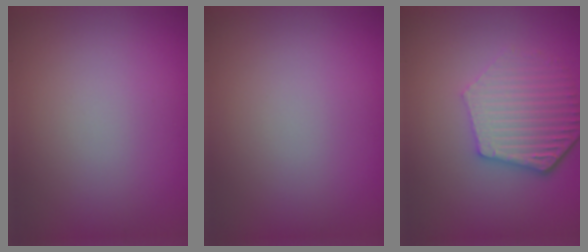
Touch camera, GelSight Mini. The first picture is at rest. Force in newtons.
{"total": 0.0}
{"total": 5.4, "press": 4.2, "slide": 3.4}